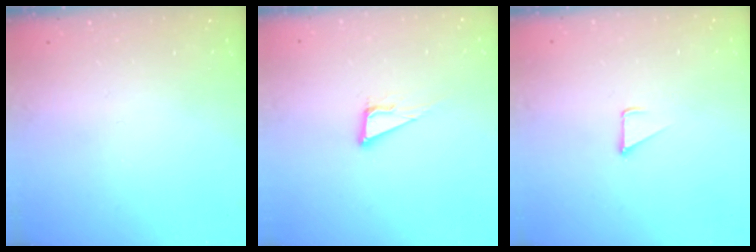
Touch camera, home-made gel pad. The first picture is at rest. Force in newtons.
{"total": 7.2, "press": 6.8, "slide": 2.6}
{"total": 2.3, "press": 2.3, "slide": 0.2}